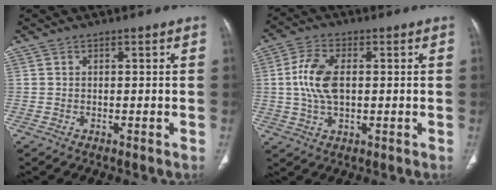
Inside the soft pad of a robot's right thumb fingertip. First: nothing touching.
{"total": 8.9, "force": [0.7, 4.8, 7.4], "torque": [-0.156, 0.006, 0.012]}